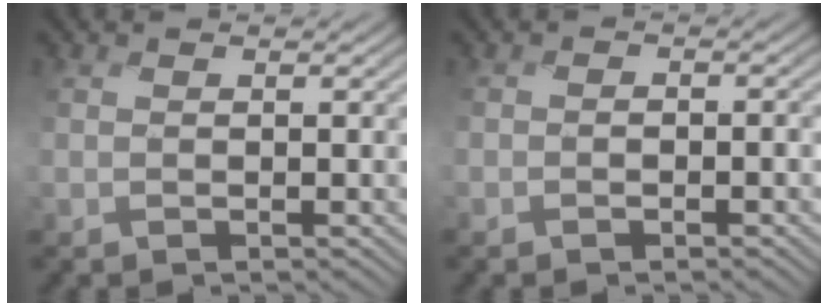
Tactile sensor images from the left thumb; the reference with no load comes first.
{"total": 1.9, "force": [-1.3, 1.3, 0.5], "torque": [-0.004, -0.006, -0.024]}